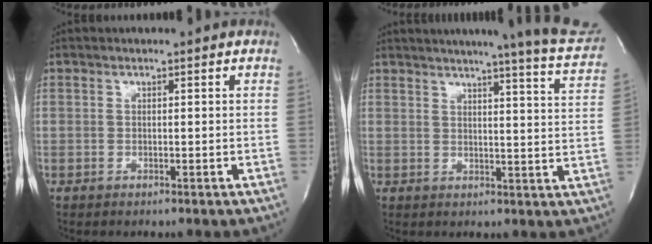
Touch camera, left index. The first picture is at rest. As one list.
[{"total": 18.6, "force": [16.7, -0.1, 8.2], "torque": [-0.110, -0.054, 0.186]}]